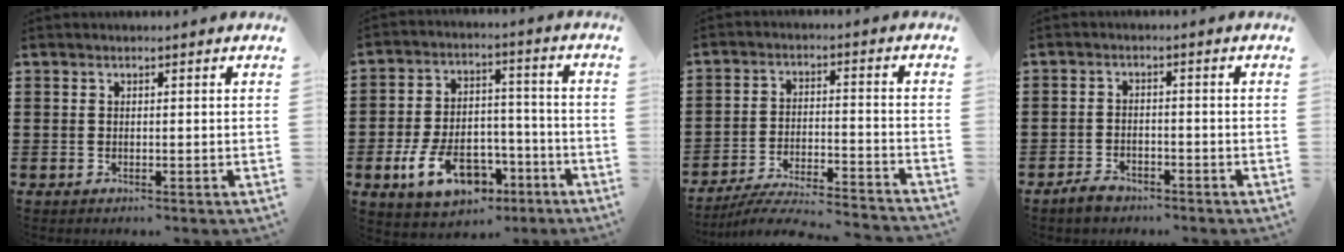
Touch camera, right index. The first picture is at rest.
{"total": 10.8, "force": [-5.2, 6.5, 6.9], "torque": [-0.138, 0.016, -0.094]}
{"total": 5.8, "force": [-5.5, 0.1, 1.8], "torque": [-0.039, -0.005, -0.111]}
{"total": 2.5, "force": [-2.1, 1.0, 0.8], "torque": [-0.026, 0.000, -0.045]}